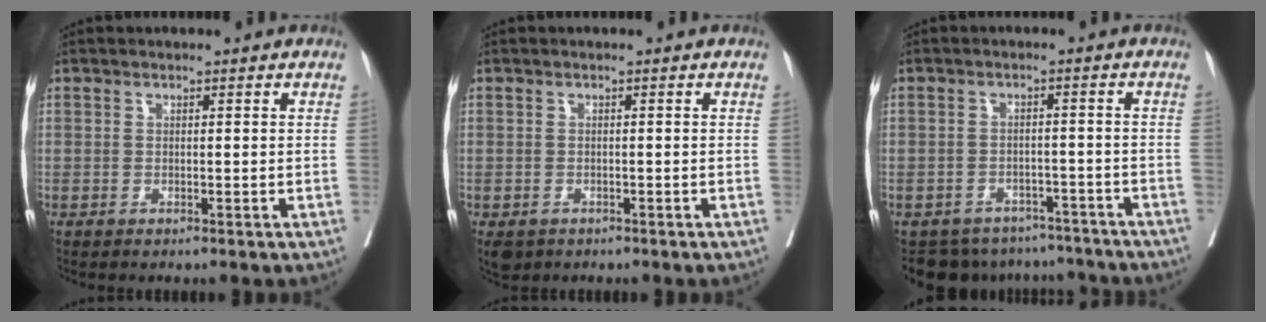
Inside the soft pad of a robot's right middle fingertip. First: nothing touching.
{"total": 3.2, "force": [-1.9, 2.2, 1.1], "torque": [-0.018, -0.004, -0.026]}
{"total": 10.2, "force": [-9.1, 4.6, 0.8], "torque": [-0.005, 0.016, -0.109]}